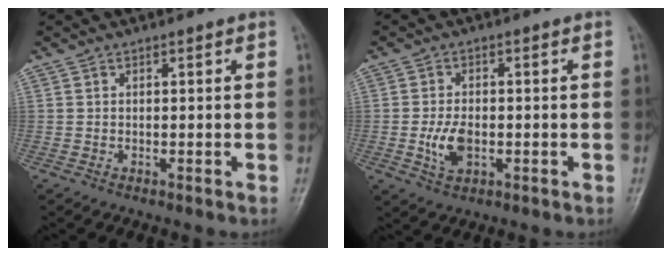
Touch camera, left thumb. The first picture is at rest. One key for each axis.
{"total": 5.2, "fx": -1.0, "fy": 3.0, "fz": 4.1, "tx": -0.077, "ty": -0.001, "tz": -0.016}